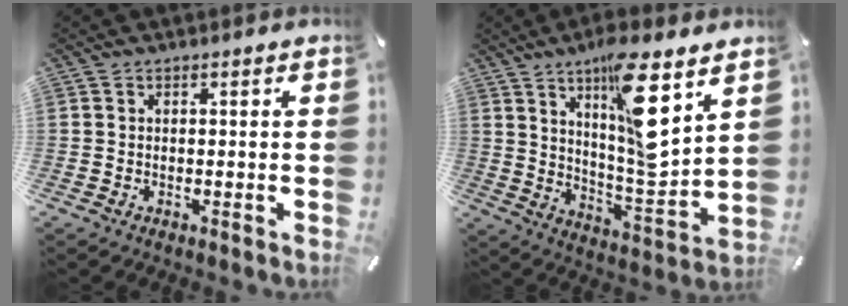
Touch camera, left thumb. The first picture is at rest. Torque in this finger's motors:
{"motor_torque": [2.53, 2.48, 1.85, -0.92, 0.26]}